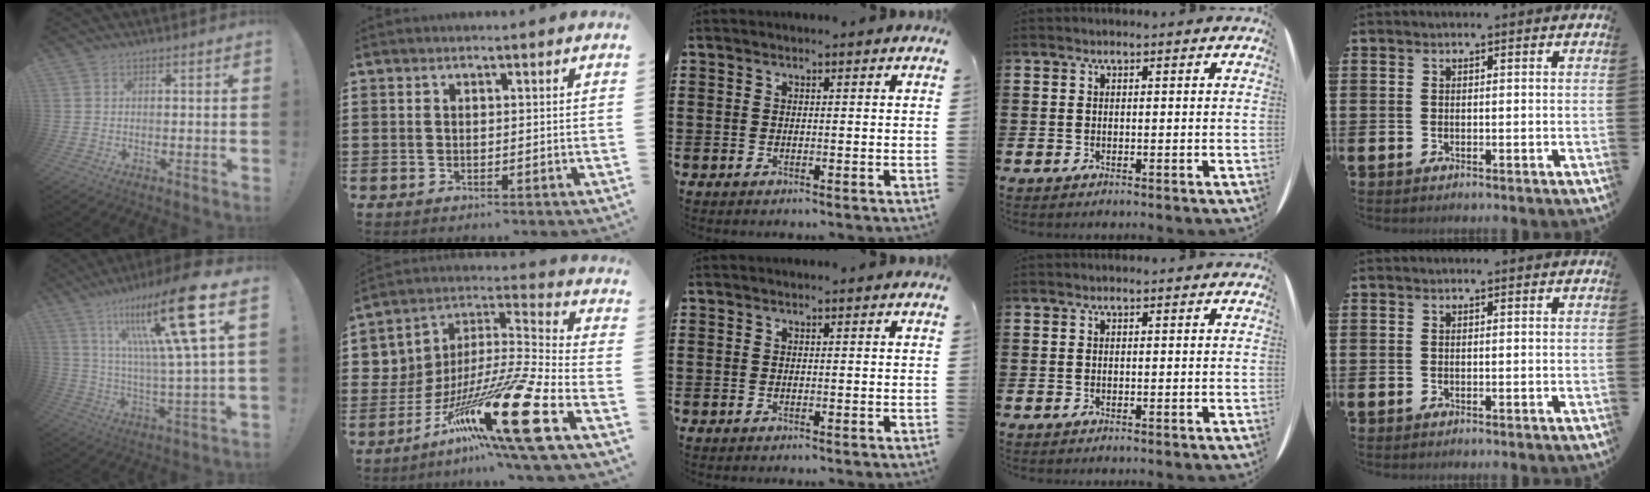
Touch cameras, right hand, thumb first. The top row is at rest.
{"thumb": {"total": 23.0, "force": [9.7, 2.8, 20.7], "torque": [-0.353, -0.050, 0.139]}, "index": {"total": 19.1, "force": [-9.6, 1.8, 16.4], "torque": [-0.322, 0.003, -0.162]}}